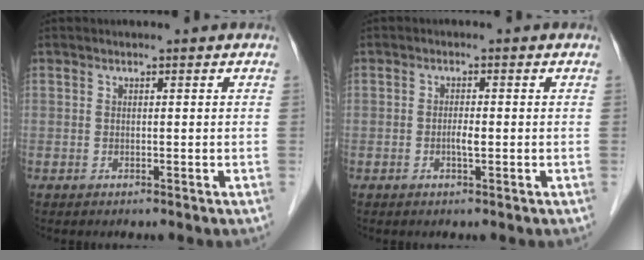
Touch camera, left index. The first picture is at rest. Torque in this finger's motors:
{"motor_torque": [0.43, 0.38, 0.05, 0.01]}